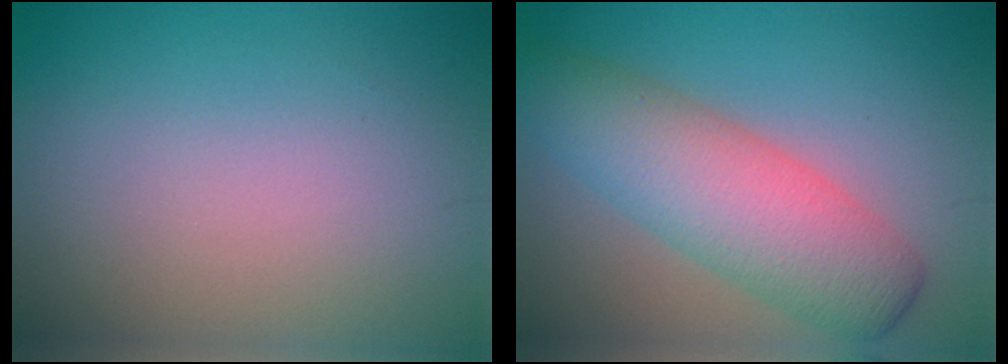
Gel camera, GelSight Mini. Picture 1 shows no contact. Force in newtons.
{"total": 7.4, "press": 7.4, "slide": 0.3}